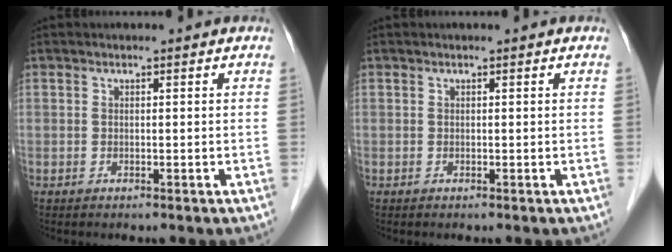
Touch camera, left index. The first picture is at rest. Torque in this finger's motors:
{"motor_torque": [0.00, 0.00, 0.00, 0.00]}